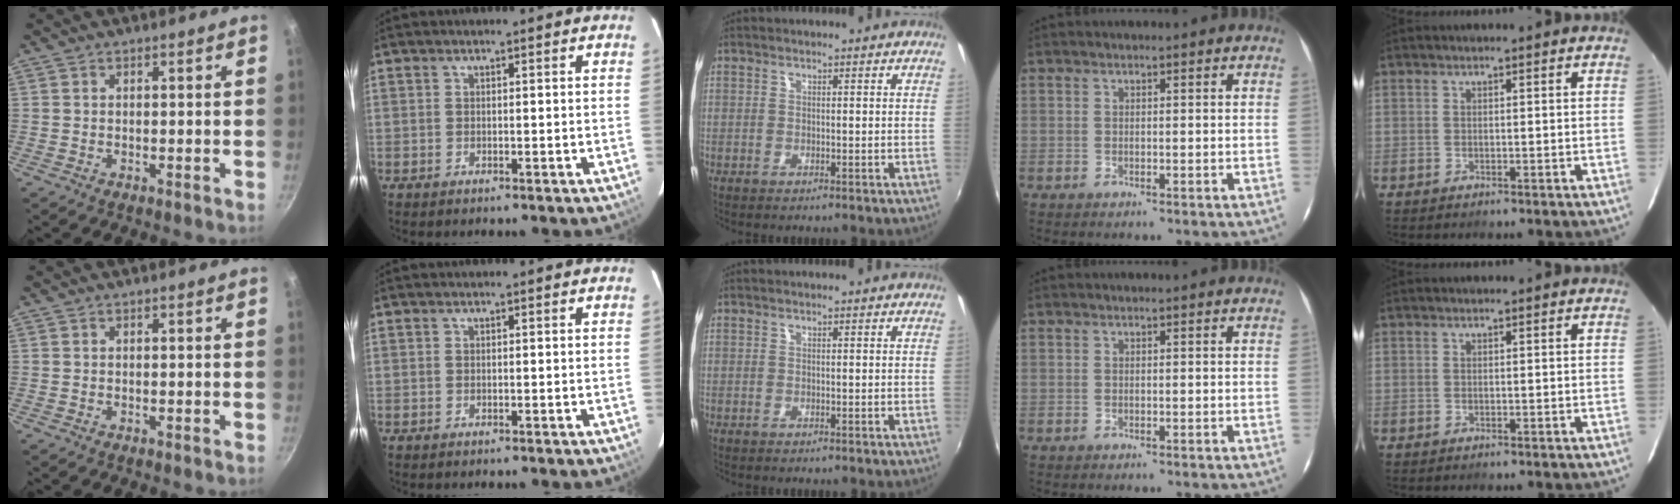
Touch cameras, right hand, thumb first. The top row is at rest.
{}